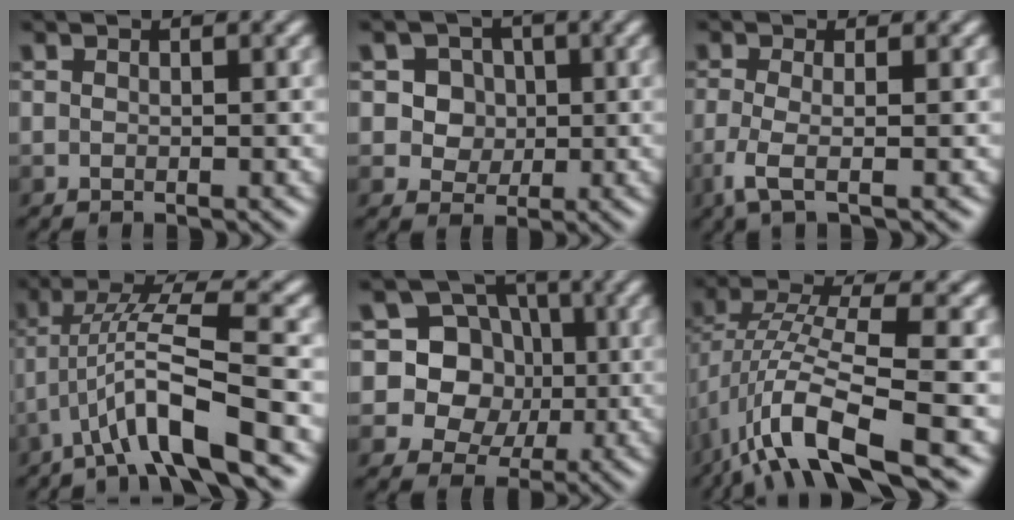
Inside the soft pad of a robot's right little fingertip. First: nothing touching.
{"total": 5.2, "force": [1.8, 4.4, 2.1], "torque": [-0.022, 0.011, 0.023]}
{"total": 2.6, "force": [-1.1, 0.5, 2.3], "torque": [-0.066, -0.001, -0.022]}
{"total": 6.9, "force": [-3.7, 0.2, 5.9], "torque": [-0.109, 0.019, -0.066]}
{"total": 12.7, "force": [2.2, 11.7, 4.6], "torque": [-0.120, 0.043, 0.027]}
{"total": 8.6, "force": [-4.5, 2.4, 6.9], "torque": [-0.134, 0.012, -0.091]}